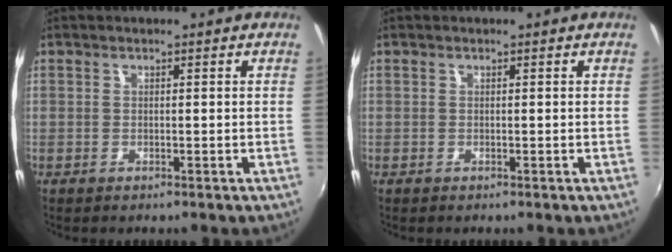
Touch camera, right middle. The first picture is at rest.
{"total": 0.0}